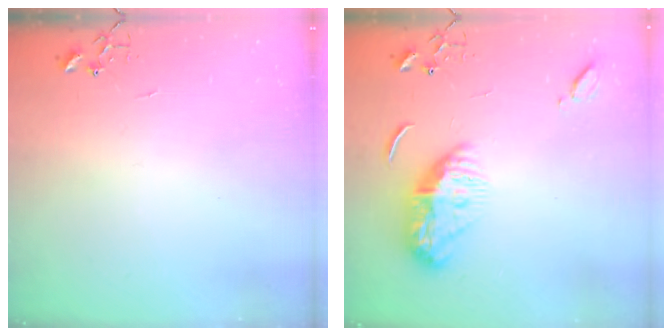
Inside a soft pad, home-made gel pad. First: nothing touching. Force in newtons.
{"total": 11.6, "press": 11.6, "slide": 1.0}